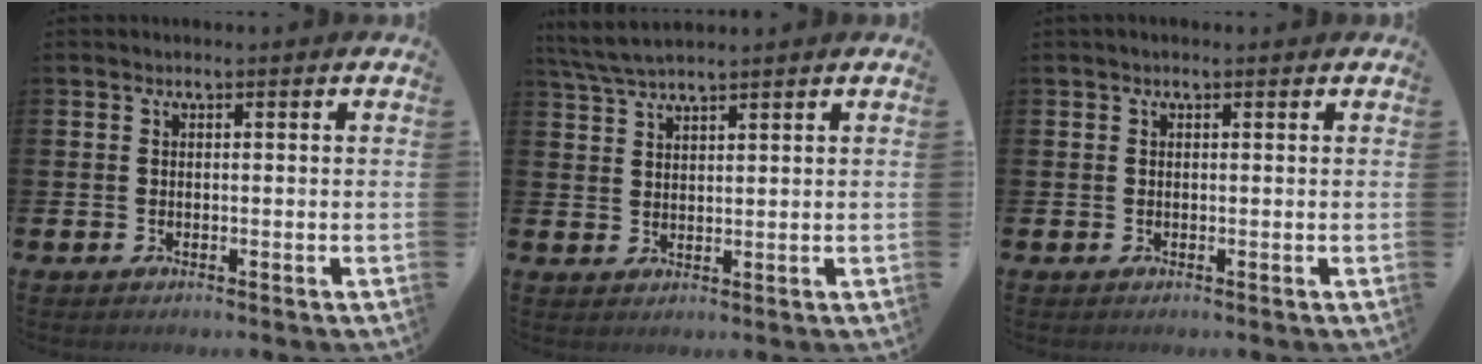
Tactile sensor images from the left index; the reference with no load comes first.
{"total": 4.1, "force": [3.8, 0.4, 1.5], "torque": [-0.040, -0.008, 0.071]}
{"total": 0.0}